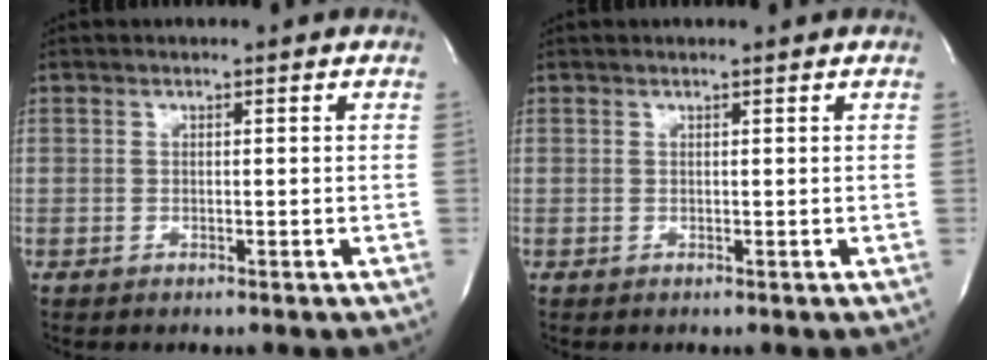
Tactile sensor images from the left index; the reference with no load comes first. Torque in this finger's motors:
{"motor_torque": [0.13, -0.08, -0.03, -0.01]}